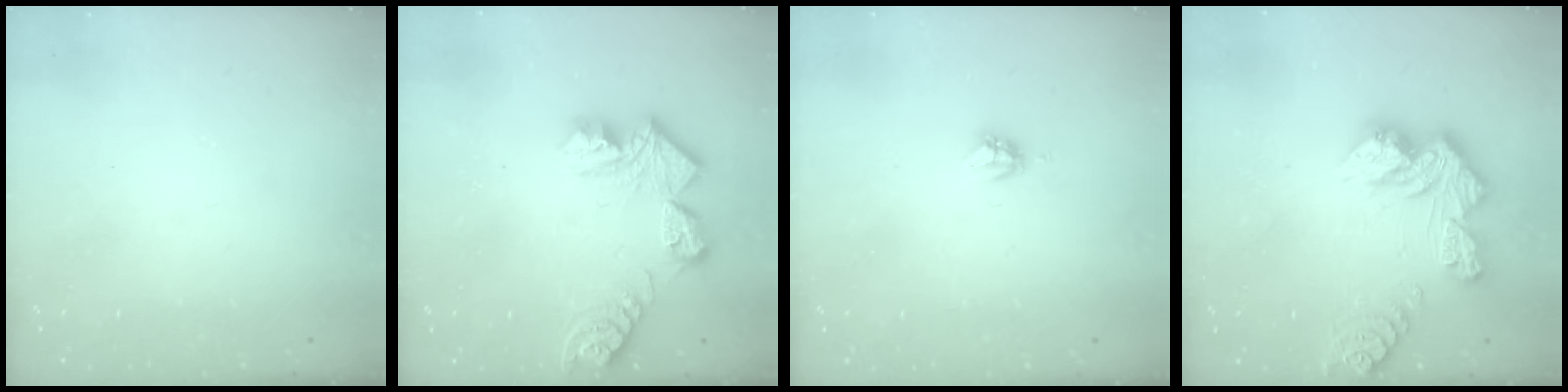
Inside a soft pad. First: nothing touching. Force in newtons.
{"total": 14.4, "press": 14.3, "slide": 1.6}
{"total": 3.2, "press": 3.2, "slide": 0.4}
{"total": 14.2, "press": 14.1, "slide": 1.6}